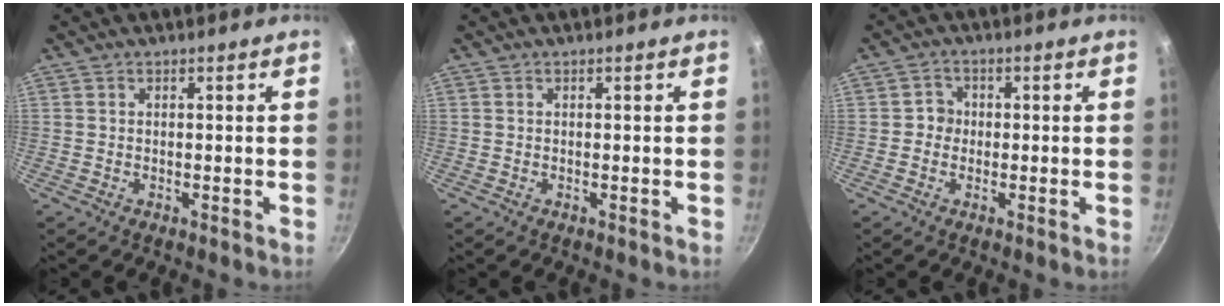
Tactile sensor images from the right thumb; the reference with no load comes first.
{"total": 0.0}
{"total": 2.7, "force": [-0.2, 2.6, 0.7], "torque": [0.009, 0.007, -0.010]}